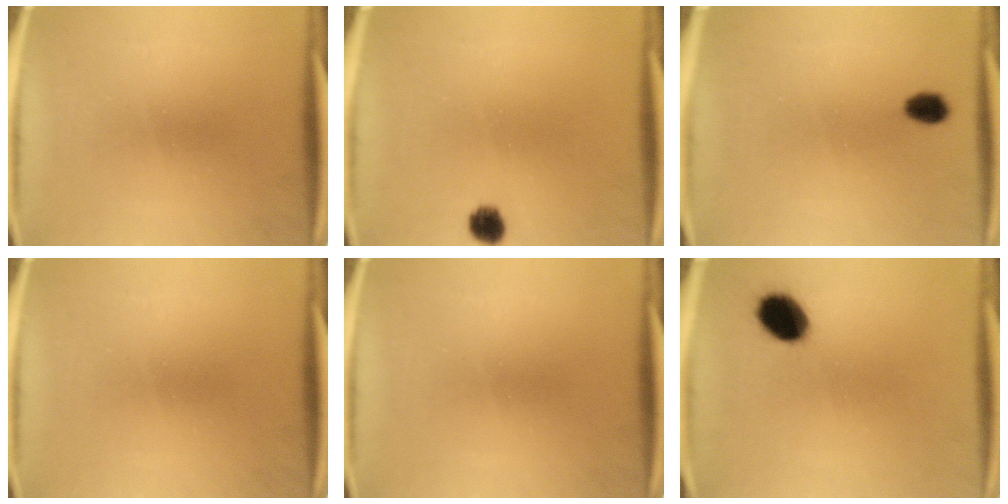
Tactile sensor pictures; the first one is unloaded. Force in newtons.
{"total": 3.3}
{"total": 3.2}
{"total": 0.0}
{"total": 0.0}
{"total": 8.8}